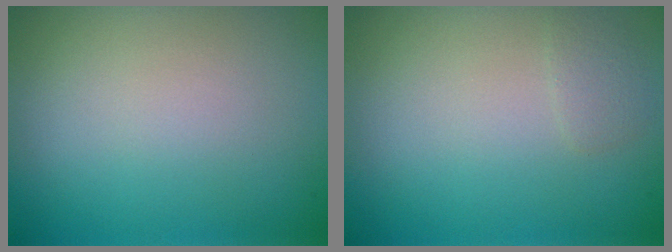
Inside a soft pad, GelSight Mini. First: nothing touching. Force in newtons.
{"total": 0.9, "press": 0.9, "slide": 0.0}